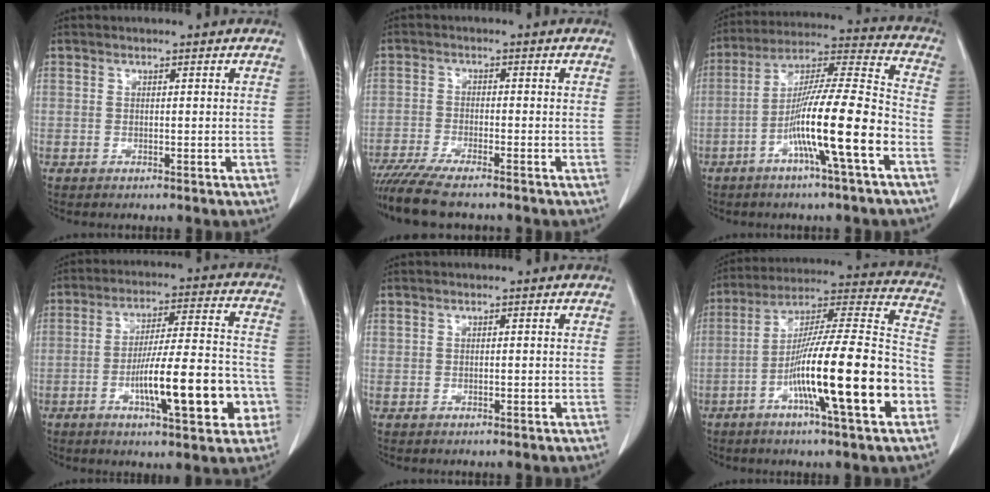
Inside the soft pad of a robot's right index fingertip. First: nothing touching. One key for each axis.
{"total": 9.9, "fx": -8.4, "fy": 0.9, "fz": 5.2, "tx": -0.083, "ty": -0.021, "tz": -0.137}
{"total": 15.2, "fx": -5.9, "fy": -0.2, "fz": 14.1, "tx": -0.250, "ty": 0.006, "tz": -0.108}
{"total": 15.4, "fx": -4.9, "fy": 3.0, "fz": 14.3, "tx": -0.223, "ty": 0.017, "tz": -0.072}
{"total": 0.0}
{"total": 20.8, "fx": -7.1, "fy": 1.2, "fz": 19.5, "tx": -0.304, "ty": -0.002, "tz": -0.121}